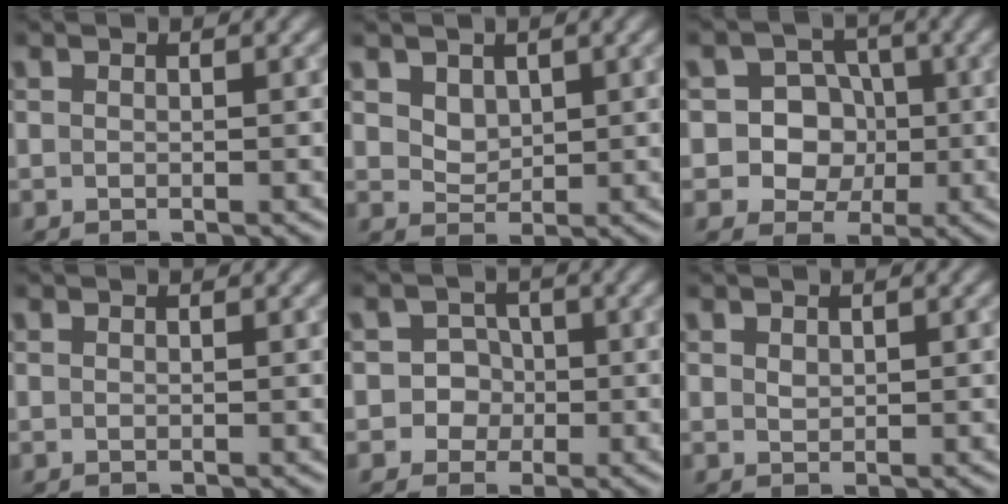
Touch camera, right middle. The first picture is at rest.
{"total": 2.2, "force": [1.2, 1.6, 1.0], "torque": [-0.025, -0.009, 0.032]}
{"total": 7.5, "force": [-0.2, 7.0, 2.5], "torque": [-0.031, 0.041, -0.027]}
{"total": 0.0}
{"total": 3.8, "force": [-0.7, 3.7, 0.6], "torque": [0.024, 0.019, -0.030]}
{"total": 0.8, "force": [0.4, 0.5, 0.4], "torque": [-0.009, -0.001, 0.010]}